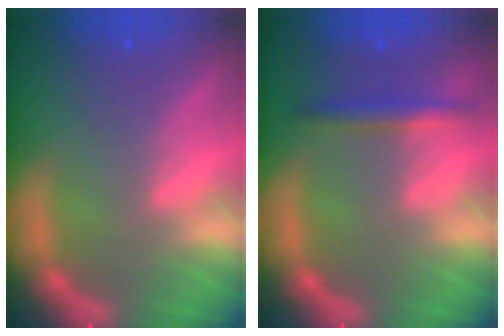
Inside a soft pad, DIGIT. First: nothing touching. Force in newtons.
{"total": 2.4}